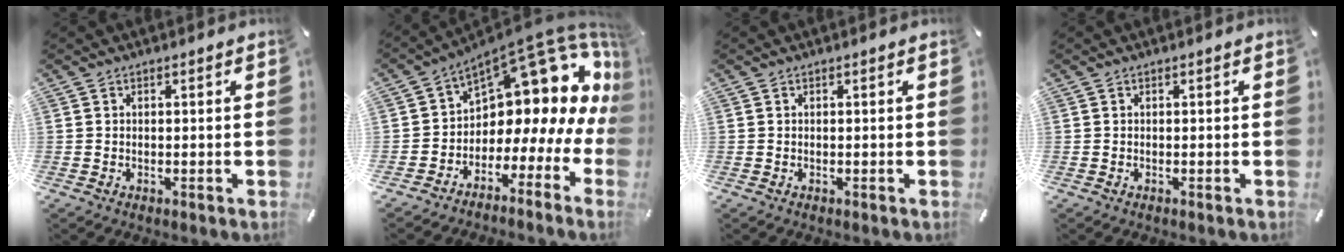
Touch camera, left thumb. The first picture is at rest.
{"total": 13.1, "force": [8.0, 7.4, 7.3], "torque": [-0.099, -0.080, 0.141]}
{"total": 0.0}
{"total": 0.0}